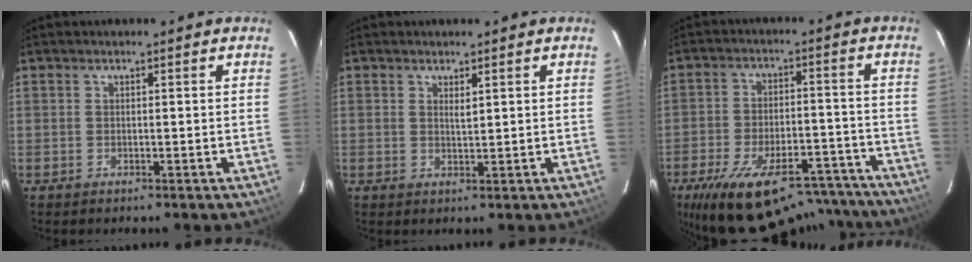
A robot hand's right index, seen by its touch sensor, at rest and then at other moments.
{"total": 1.2, "force": [0.7, 0.5, 0.9], "torque": [-0.016, 0.000, 0.012]}
{"total": 24.2, "force": [-19.5, 8.9, 11.2], "torque": [-0.211, 0.001, -0.260]}